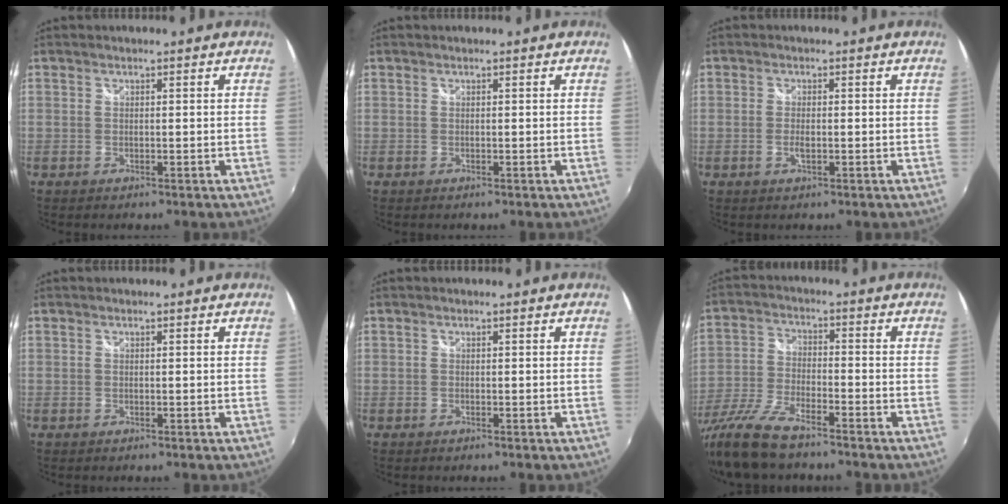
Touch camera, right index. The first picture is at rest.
{"total": 0.0}
{"total": 2.0, "force": [-0.4, 0.8, 1.8], "torque": [-0.035, -0.003, -0.008]}
{"total": 0.0}
{"total": 0.0}
{"total": 13.6, "force": [-10.7, 3.2, 7.9], "torque": [-0.173, -0.030, -0.209]}